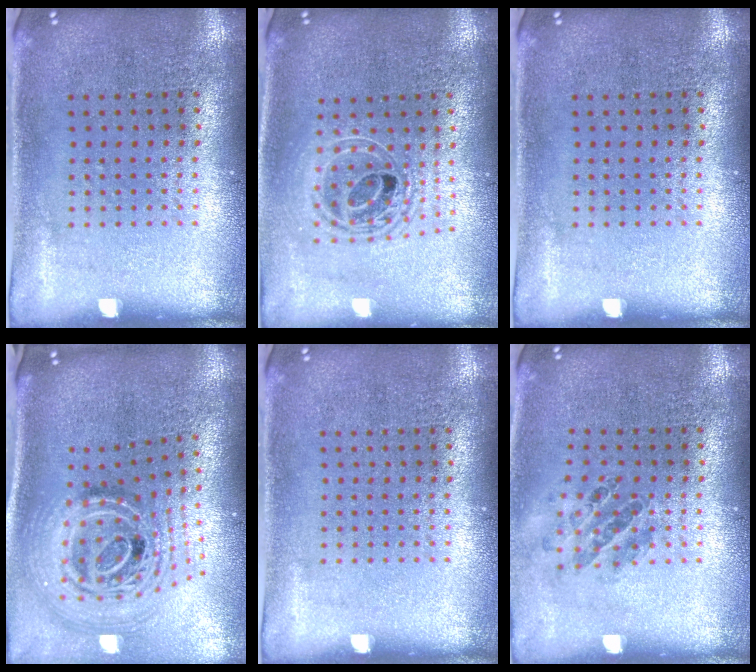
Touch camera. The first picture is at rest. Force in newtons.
{"total": 1.8, "press": 1.5, "slide": 0.9}
{"total": 0.0}
{"total": 2.7, "press": 1.9, "slide": 1.9}
{"total": 0.0}
{"total": 0.8, "press": 0.8, "slide": 0.2}